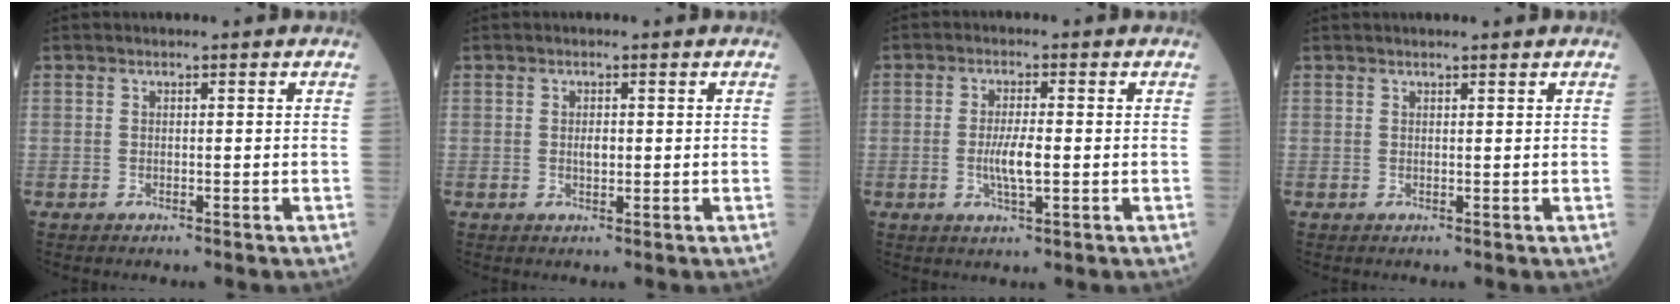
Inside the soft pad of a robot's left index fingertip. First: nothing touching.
{"total": 1.2, "force": [0.1, 0.6, 1.0], "torque": [-0.011, 0.001, 0.003]}
{"total": 4.2, "force": [-0.6, 0.7, 4.1], "torque": [-0.076, -0.005, -0.011]}
{"total": 2.1, "force": [1.9, 0.1, 0.8], "torque": [-0.002, 0.016, 0.026]}